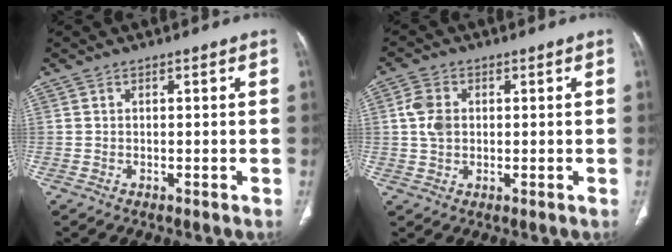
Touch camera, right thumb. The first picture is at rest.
{"total": 4.8, "force": [0.6, 3.6, 3.2], "torque": [-0.064, 0.002, 0.008]}